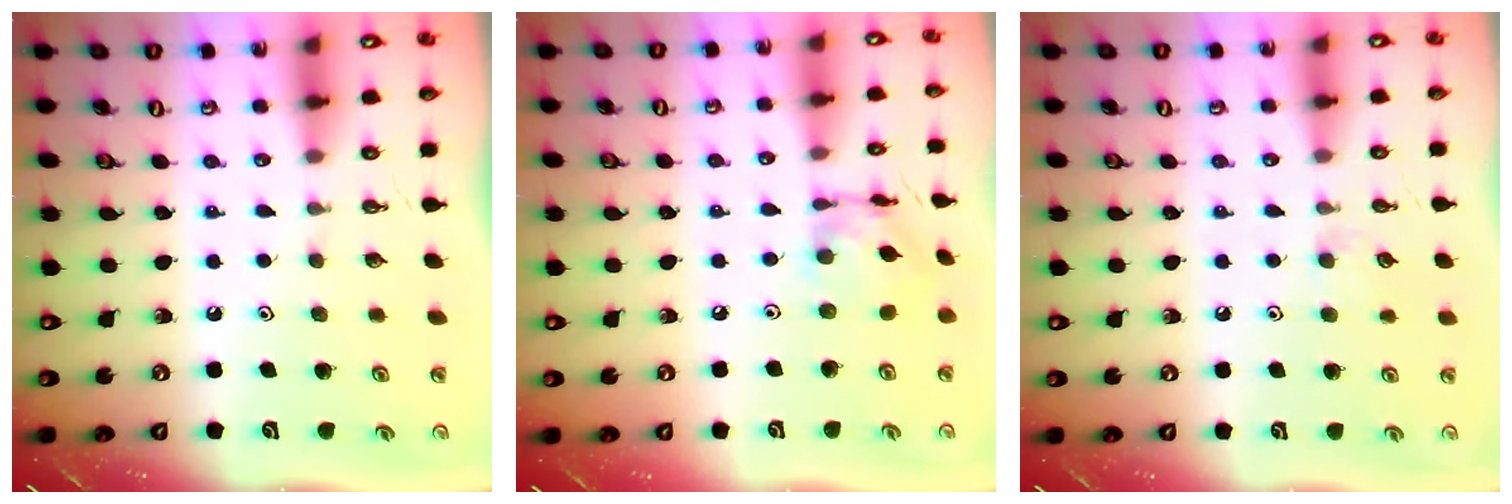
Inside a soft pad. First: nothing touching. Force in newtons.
{"total": 9.7, "press": 9.6, "slide": 0.7}
{"total": 3.5, "press": 3.4, "slide": 0.6}